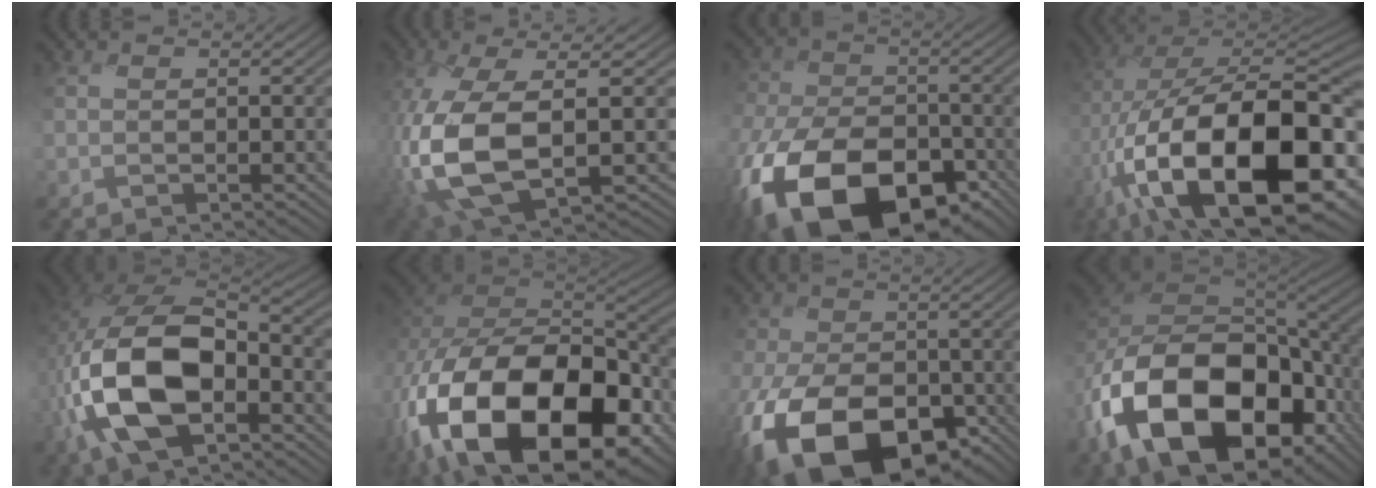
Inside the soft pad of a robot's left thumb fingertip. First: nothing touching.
{"total": 12.9, "force": [-2.9, 5.9, 11.1], "torque": [-0.280, -0.024, -0.053]}
{"total": 18.5, "force": [-9.9, 11.0, 11.1], "torque": [-0.254, -0.056, -0.167]}
{"total": 21.6, "force": [-7.8, 10.1, 17.4], "torque": [-0.326, -0.024, -0.120]}
{"total": 14.2, "force": [-4.1, 7.9, 11.1], "torque": [-0.250, -0.013, -0.088]}
{"total": 21.5, "force": [-9.9, 12.4, 14.5], "torque": [-0.336, -0.050, -0.150]}
{"total": 15.6, "force": [-7.3, 9.6, 9.9], "torque": [-0.210, -0.054, -0.128]}
{"total": 20.7, "force": [-8.4, 12.9, 13.8], "torque": [-0.320, -0.050, -0.131]}